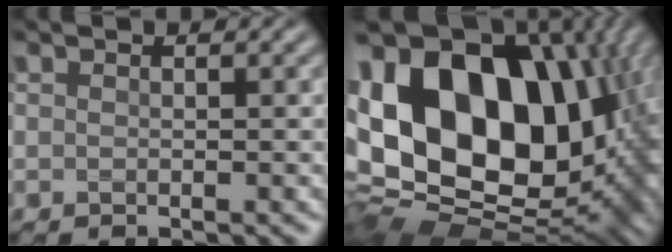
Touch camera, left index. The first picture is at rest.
{"total": 20.6, "force": [3.0, 13.5, 15.3], "torque": [-0.274, 0.001, 0.078]}